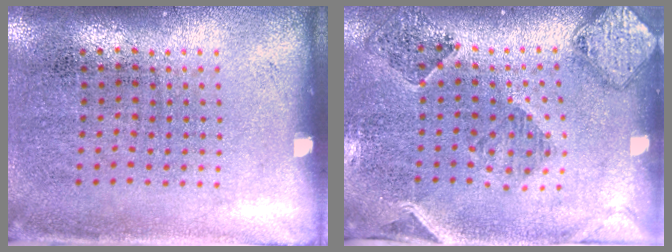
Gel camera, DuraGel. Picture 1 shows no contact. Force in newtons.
{"total": 0.9, "press": 0.9, "slide": 0.3}